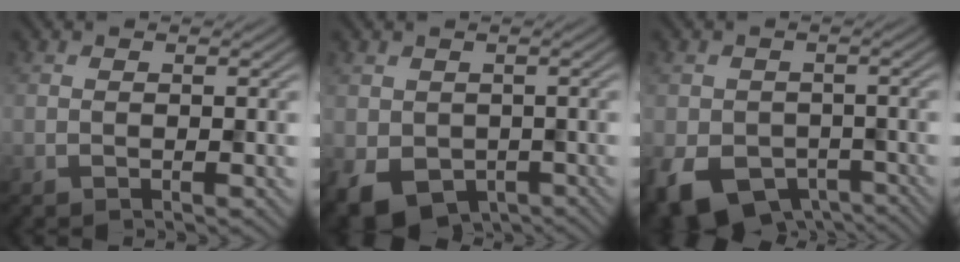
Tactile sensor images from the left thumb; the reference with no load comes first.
{"total": 6.0, "force": [-2.0, 4.6, 3.1], "torque": [-0.083, -0.027, -0.030]}
{"total": 8.7, "force": [-4.2, 6.3, 4.3], "torque": [-0.094, -0.043, -0.065]}